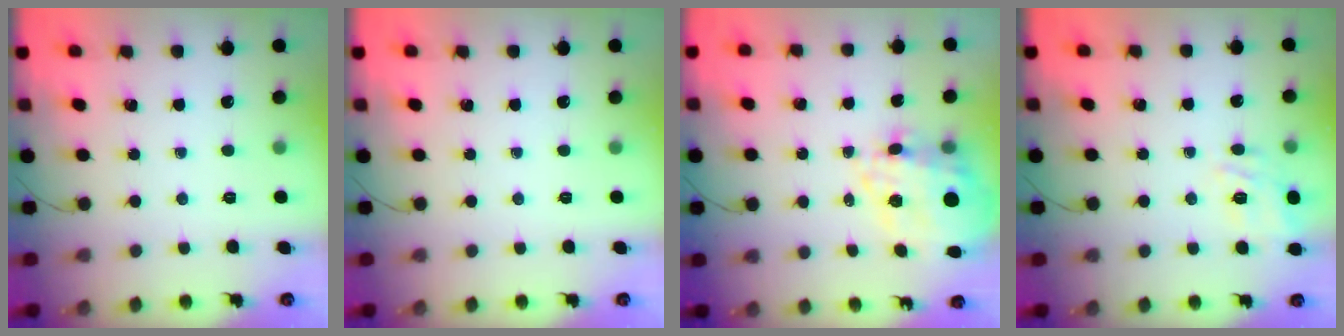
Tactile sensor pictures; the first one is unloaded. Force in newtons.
{"total": 0.0}
{"total": 16.1, "press": 15.6, "slide": 3.8}
{"total": 5.5, "press": 5.4, "slide": 1.0}